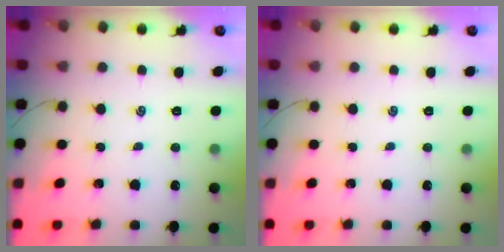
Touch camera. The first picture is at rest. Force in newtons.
{"total": 0.0}